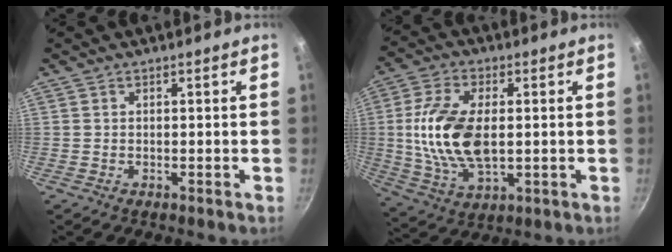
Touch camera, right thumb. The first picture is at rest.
{"total": 15.2, "force": [0.6, 8.3, 12.8], "torque": [-0.245, 0.003, 0.014]}